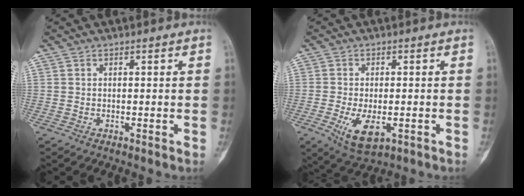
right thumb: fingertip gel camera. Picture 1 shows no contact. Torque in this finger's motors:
{"motor_torque": [-0.29, 0.54, 0.40, 0.27, 0.03]}